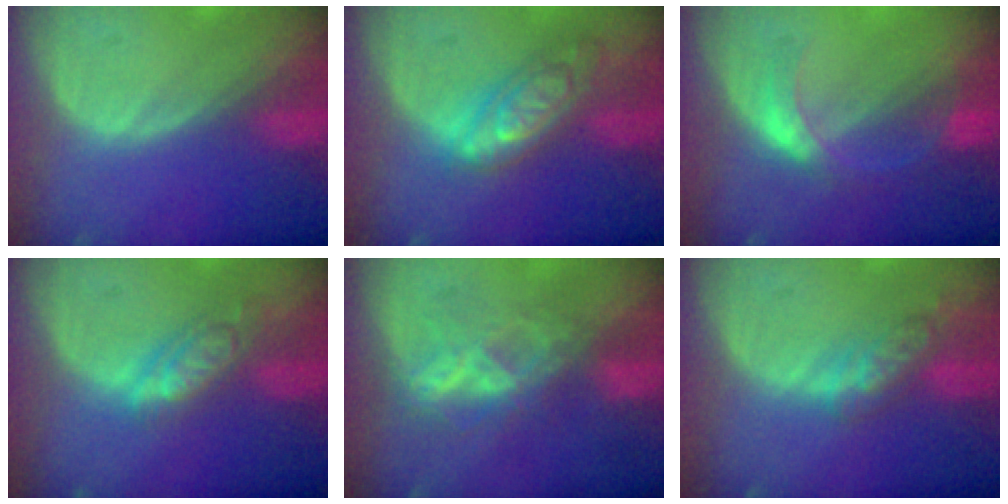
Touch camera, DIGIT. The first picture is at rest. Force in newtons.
{"total": 7.5, "press": 7.5, "slide": 0.5}
{"total": 5.2, "press": 4.8, "slide": 2.1}
{"total": 5.5, "press": 5.0, "slide": 2.4}
{"total": 6.1, "press": 5.8, "slide": 2.0}
{"total": 5.3, "press": 5.1, "slide": 1.7}